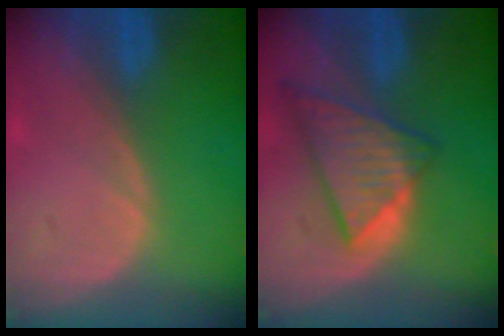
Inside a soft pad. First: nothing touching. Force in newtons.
{"total": 9.0, "press": 7.8, "slide": 4.4}